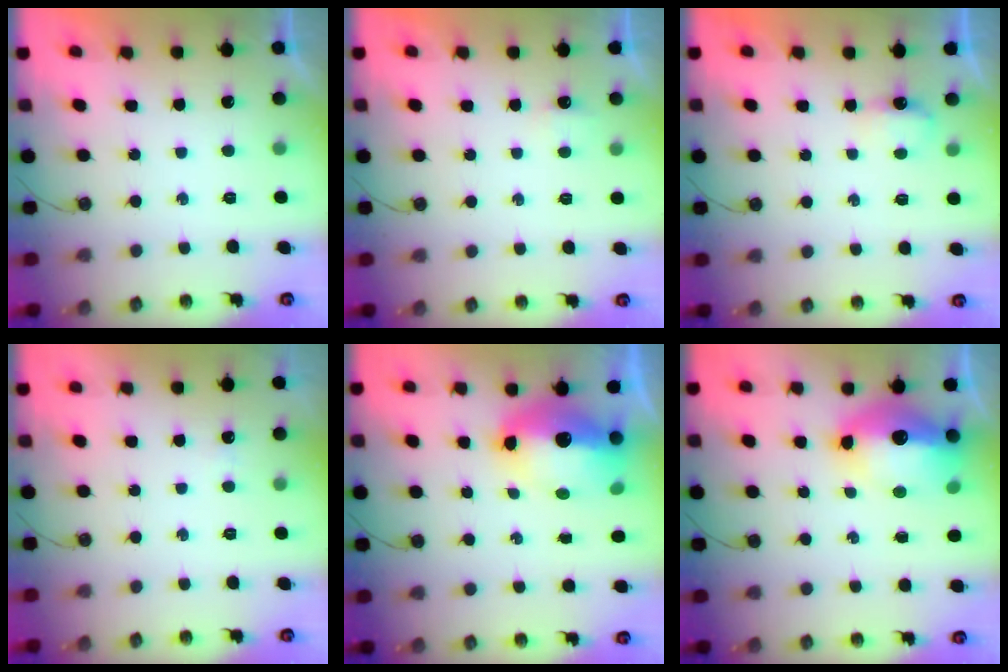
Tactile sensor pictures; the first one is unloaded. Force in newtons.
{"total": 2.8, "press": 2.8, "slide": 0.4}
{"total": 3.5, "press": 3.4, "slide": 0.7}
{"total": 12.8, "press": 2.8, "slide": 12.5}
{"total": 13.7, "press": 13.6, "slide": 1.6}
{"total": 15.9, "press": 15.3, "slide": 4.2}